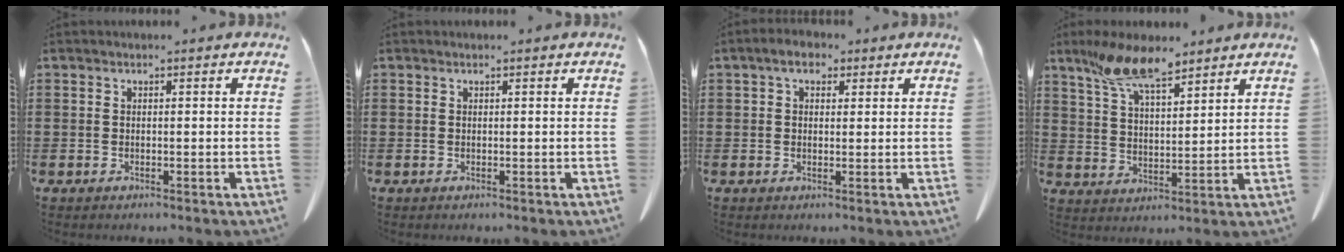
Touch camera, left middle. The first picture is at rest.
{"total": 0.0}
{"total": 3.6, "force": [2.2, 1.9, 2.1], "torque": [-0.043, 0.010, 0.037]}
{"total": 10.0, "force": [7.6, 2.9, 5.8], "torque": [-0.133, -0.011, 0.141]}